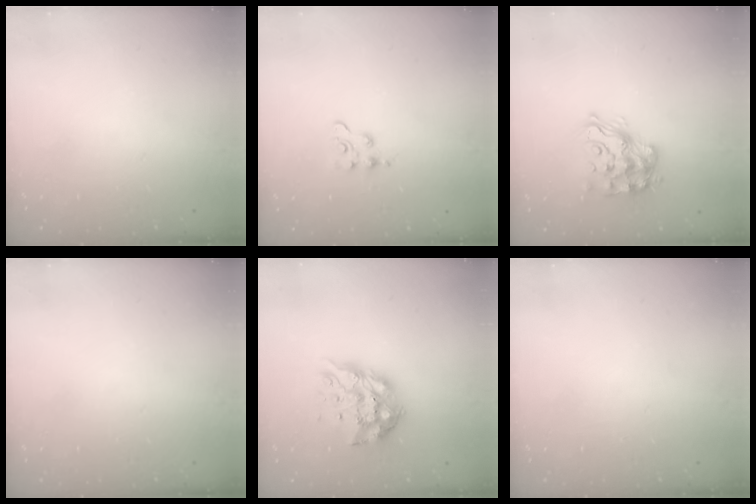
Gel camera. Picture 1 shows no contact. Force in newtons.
{"total": 3.7, "press": 3.6, "slide": 0.5}
{"total": 14.8, "press": 14.8, "slide": 1.0}
{"total": 0.0}
{"total": 12.5, "press": 12.5, "slide": 1.2}
{"total": 0.0}